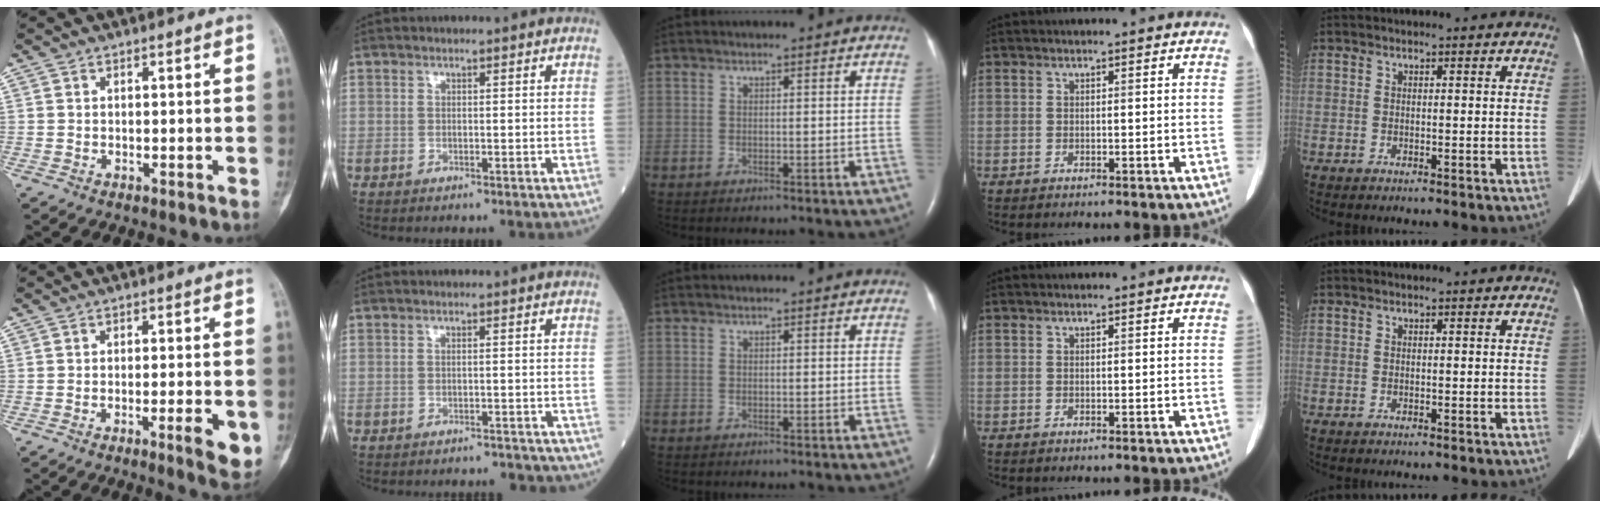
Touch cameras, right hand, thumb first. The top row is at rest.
{"thumb": {"total": 6.3, "force": [-2.2, 1.3, 5.8], "torque": [-0.074, -0.005, -0.028]}, "index": {"total": 3.9, "force": [-3.6, 1.5, 0.5], "torque": [-0.006, 0.000, -0.038]}}